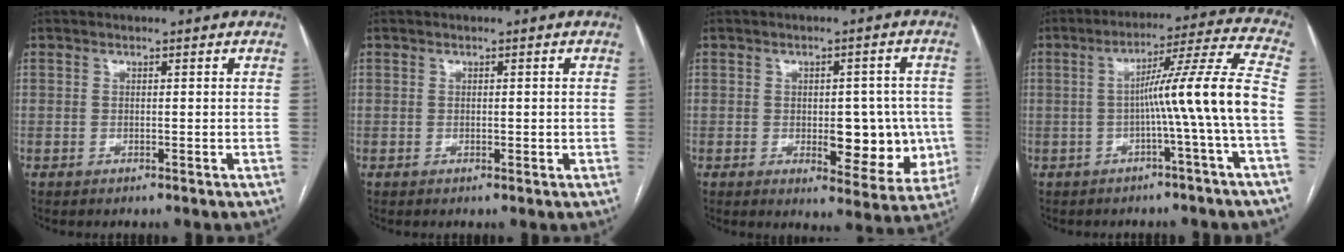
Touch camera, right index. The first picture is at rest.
{"total": 0.9, "force": [0.0, 0.5, 0.7], "torque": [-0.010, 0.000, 0.002]}
{"total": 10.4, "force": [-1.4, 4.9, 9.1], "torque": [-0.098, 0.006, -0.005]}
{"total": 11.3, "force": [-2.4, -2.4, 10.8], "torque": [-0.160, 0.021, -0.037]}